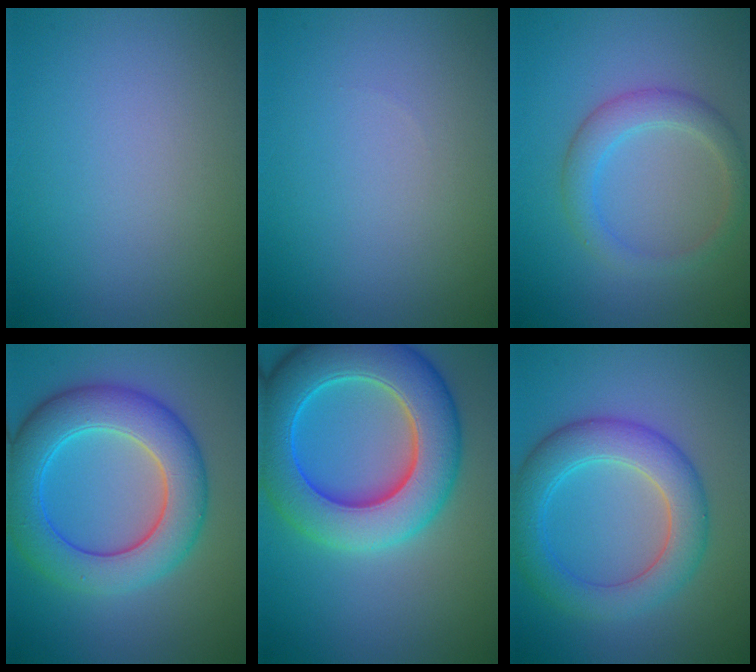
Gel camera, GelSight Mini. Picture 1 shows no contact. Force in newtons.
{"total": 0.0}
{"total": 2.9, "press": 2.9, "slide": 0.4}
{"total": 8.1, "press": 8.1, "slide": 0.2}
{"total": 10.5, "press": 10.5, "slide": 0.3}
{"total": 5.7, "press": 5.7, "slide": 0.1}